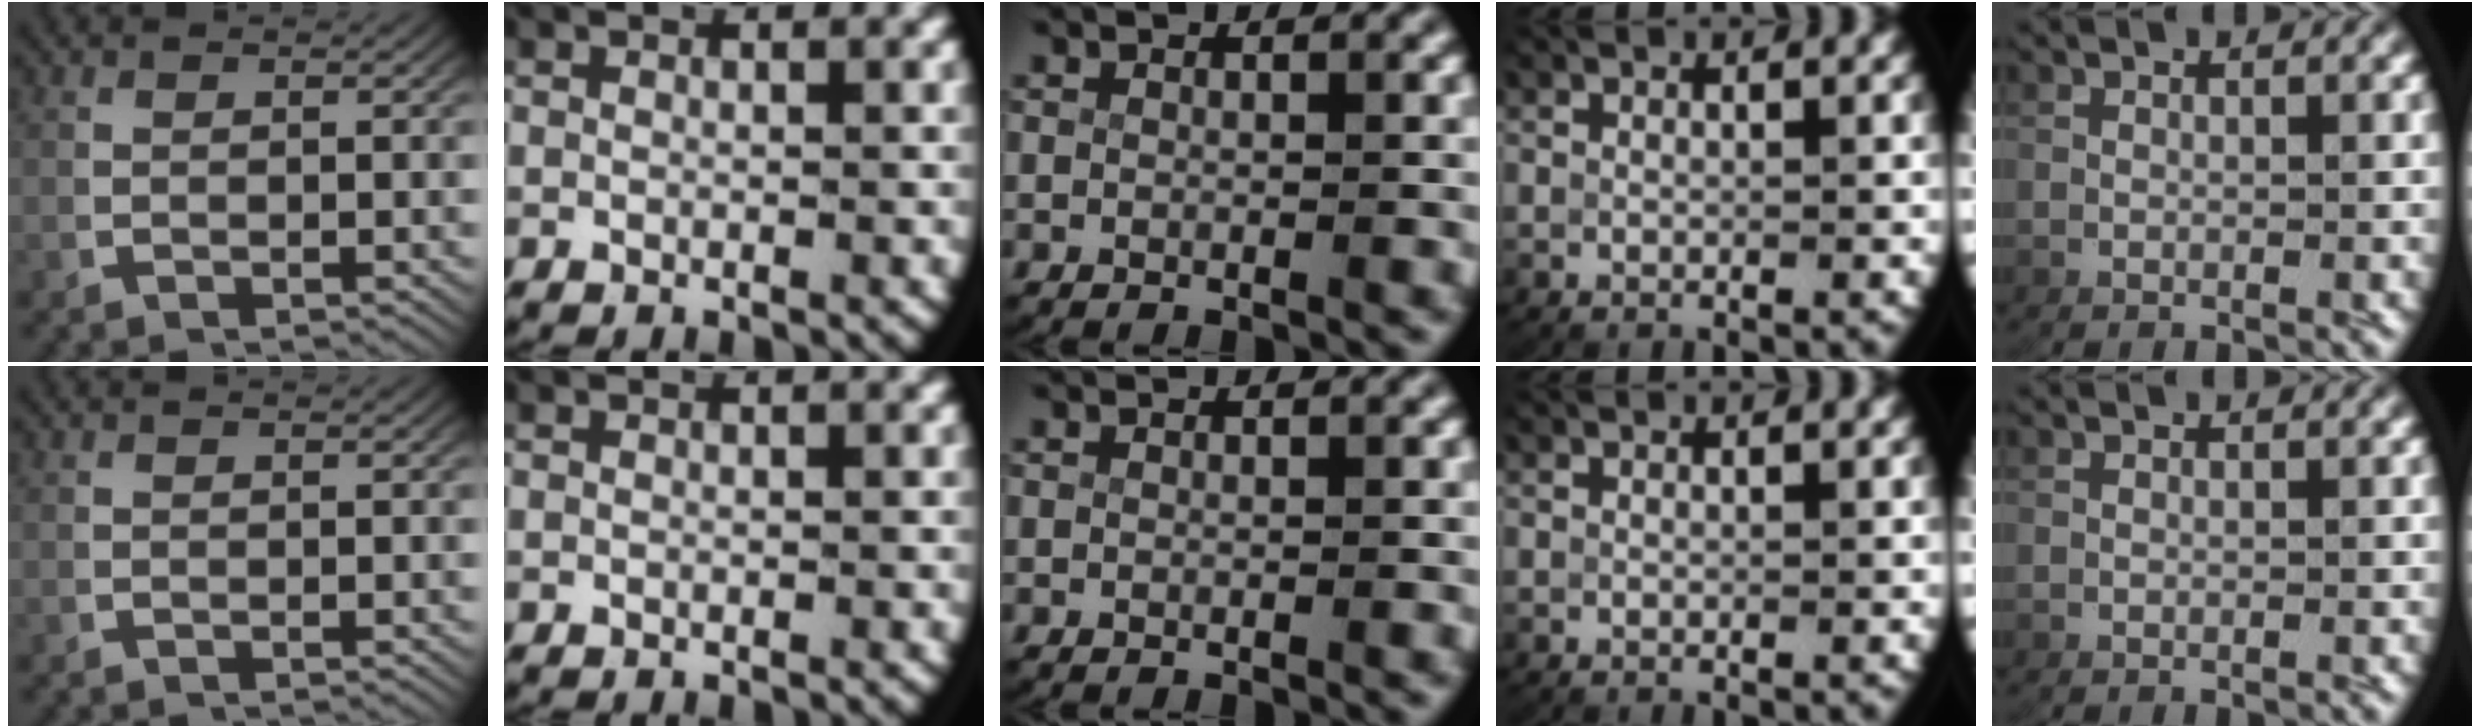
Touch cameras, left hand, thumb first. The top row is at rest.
{}